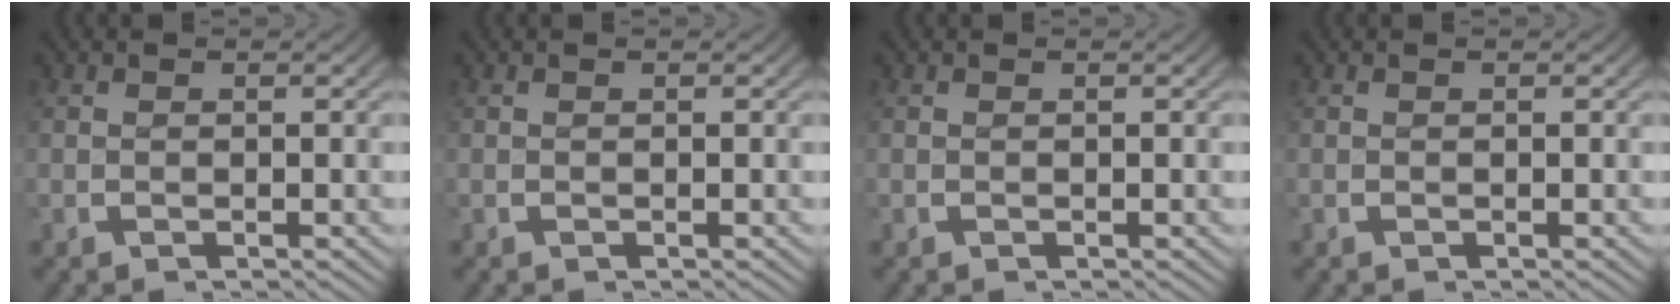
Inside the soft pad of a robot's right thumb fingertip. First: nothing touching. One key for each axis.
{"total": 0.0}
{"total": 0.0}
{"total": 0.0}